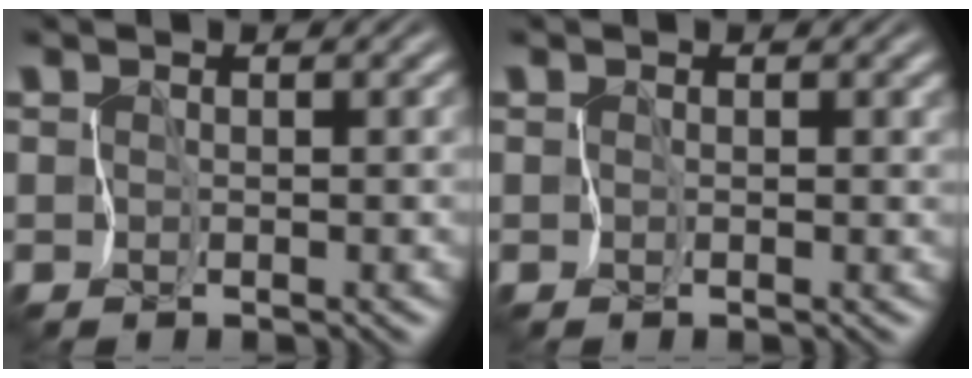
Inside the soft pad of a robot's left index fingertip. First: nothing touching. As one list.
[{"total": 0.0}]